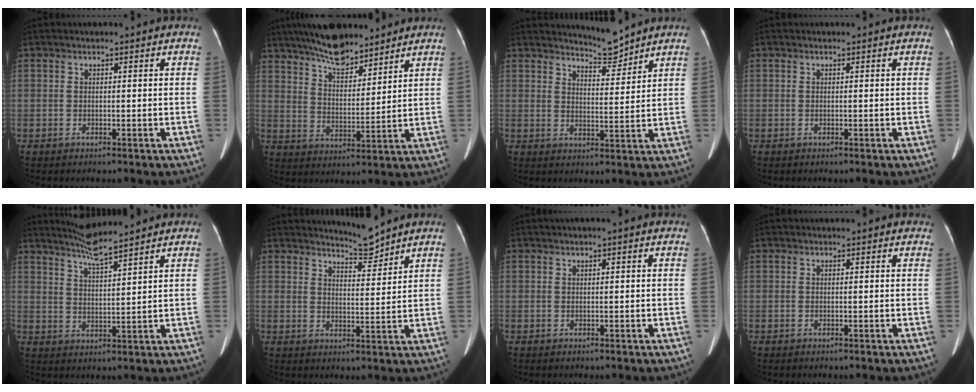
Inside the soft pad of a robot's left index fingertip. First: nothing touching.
{"total": 10.9, "force": [9.2, 2.9, 5.1], "torque": [-0.090, 0.010, 0.164]}
{"total": 4.5, "force": [4.5, -0.1, 0.5], "torque": [-0.014, -0.013, 0.077]}
{"total": 0.0}
{"total": 6.1, "force": [5.6, -0.7, 2.4], "torque": [-0.055, 0.001, 0.108]}
{"total": 4.1, "force": [4.1, -0.3, 0.5], "torque": [-0.014, -0.013, 0.072]}
{"total": 0.8, "force": [0.3, -0.1, 0.7], "torque": [-0.019, 0.010, 0.007]}
{"total": 0.6, "force": [0.4, 0.4, 0.1], "torque": [-0.001, 0.006, 0.000]}